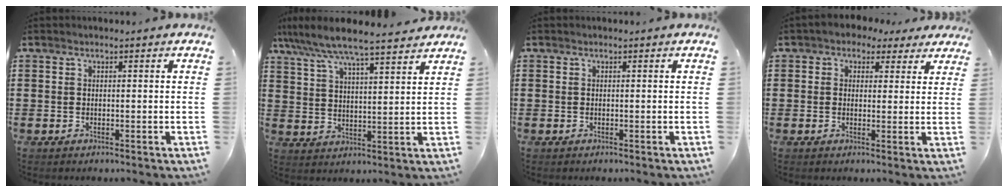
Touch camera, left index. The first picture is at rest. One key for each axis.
{"total": 6.7, "fx": 6.1, "fy": 0.3, "fz": 2.8, "tx": -0.080, "ty": -0.032, "tz": 0.103}
{"total": 0.0}
{"total": 2.4, "fx": 1.5, "fy": 1.8, "fz": 0.6, "tx": -0.023, "ty": 0.008, "tz": 0.026}